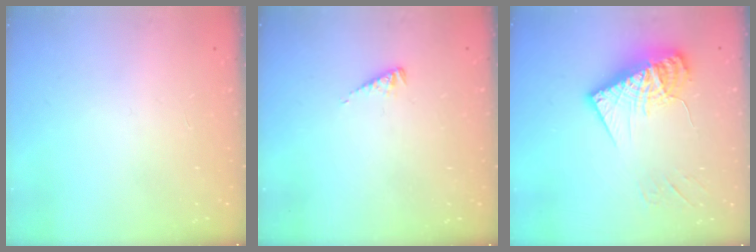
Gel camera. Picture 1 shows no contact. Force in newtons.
{"total": 2.7, "press": 2.7, "slide": 0.3}
{"total": 13.8, "press": 13.8, "slide": 1.1}